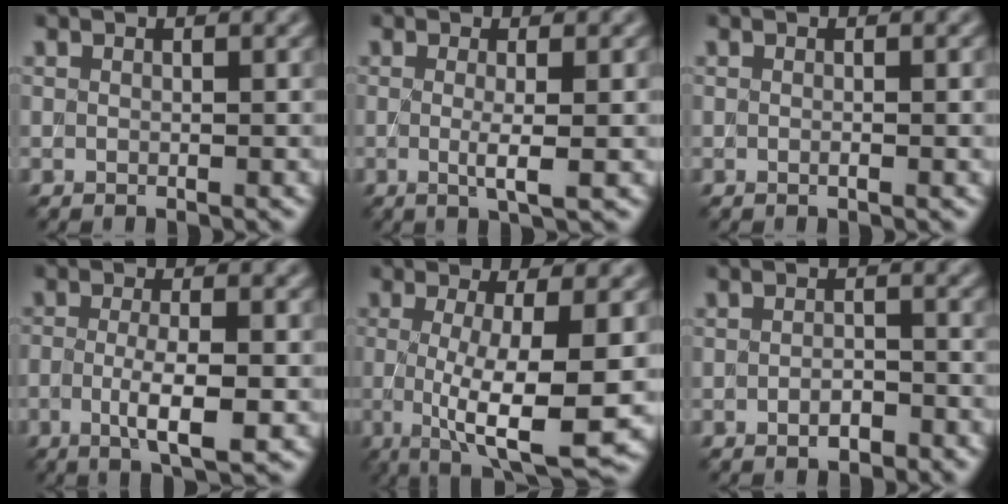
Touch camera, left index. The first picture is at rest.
{"total": 2.9, "force": [-0.1, 0.5, 2.8], "torque": [-0.048, -0.006, -0.004]}
{"total": 1.1, "force": [0.0, 0.3, 1.1], "torque": [-0.013, -0.002, -0.006]}
{"total": 4.5, "force": [-1.1, 1.1, 4.2], "torque": [-0.080, -0.004, -0.021]}
{"total": 9.2, "force": [-1.3, 2.1, 8.8], "torque": [-0.138, -0.021, -0.016]}
{"total": 1.8, "force": [-1.1, 0.7, 1.2], "torque": [-0.023, 0.002, -0.017]}